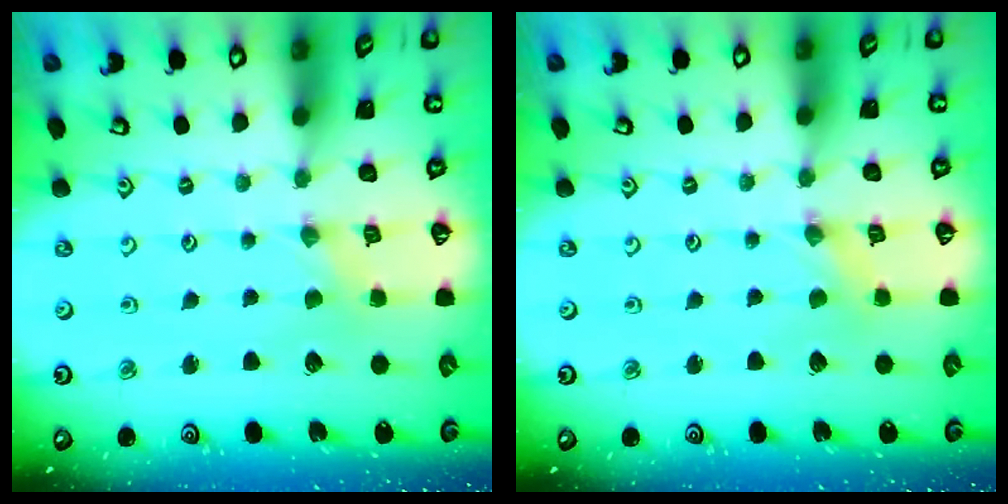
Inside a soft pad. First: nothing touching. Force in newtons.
{"total": 0.0}